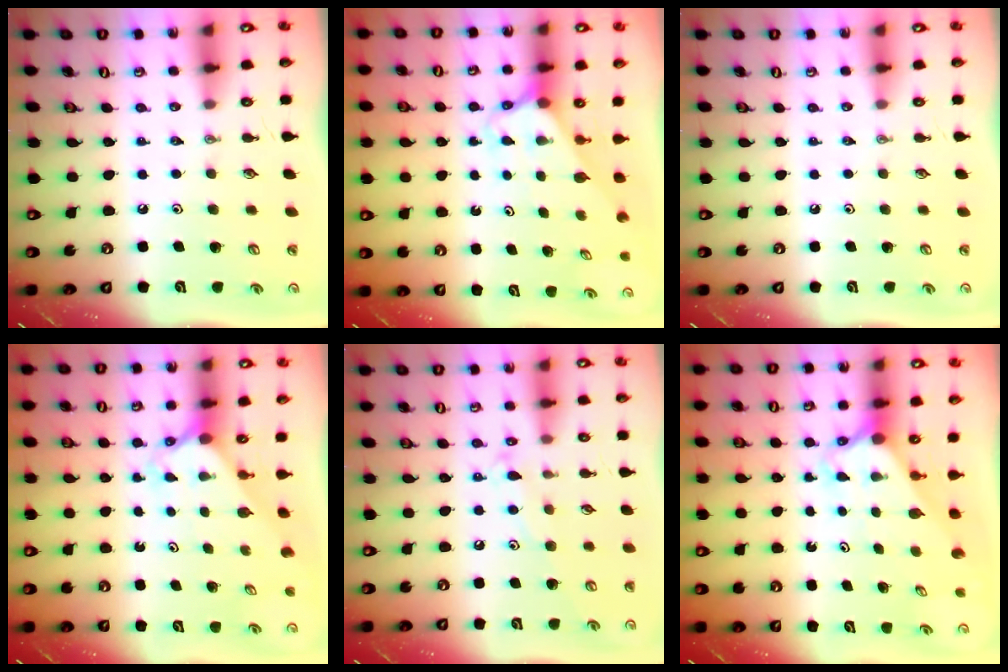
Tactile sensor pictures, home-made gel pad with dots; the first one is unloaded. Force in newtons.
{"total": 2.5, "press": 2.5, "slide": 0.2}
{"total": 0.0}
{"total": 2.2, "press": 2.2, "slide": 0.2}
{"total": 9.0, "press": 9.0, "slide": 0.7}
{"total": 2.7, "press": 2.7, "slide": 0.1}